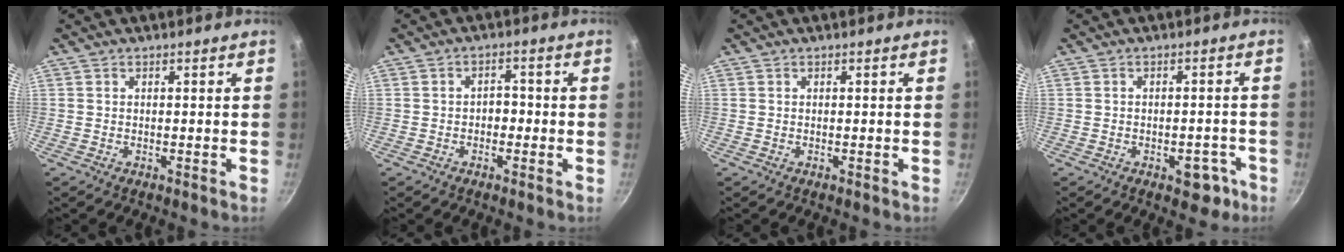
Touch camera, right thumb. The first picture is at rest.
{"total": 2.8, "force": [-0.7, 2.0, 1.8], "torque": [-0.008, 0.013, -0.018]}
{"total": 0.0}
{"total": 4.8, "force": [-2.5, 2.8, 3.0], "torque": [-0.015, 0.020, -0.028]}